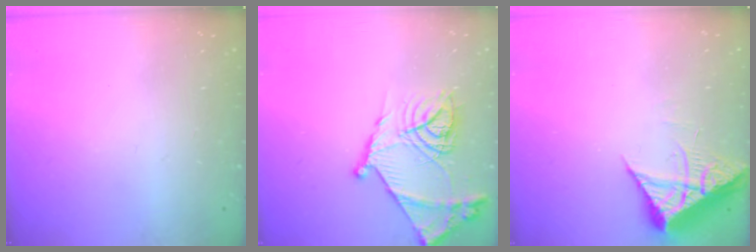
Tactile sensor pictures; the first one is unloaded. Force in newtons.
{"total": 18.9, "press": 18.8, "slide": 1.8}
{"total": 7.5, "press": 7.5, "slide": 0.8}